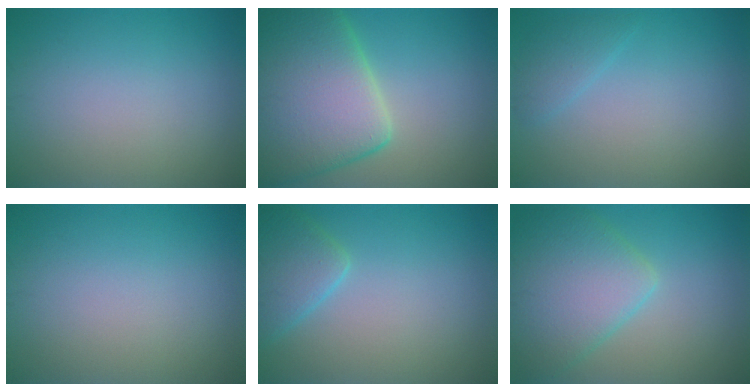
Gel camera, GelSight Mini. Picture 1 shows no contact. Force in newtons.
{"total": 12.2, "press": 12.2, "slide": 0.6}
{"total": 1.5, "press": 1.5, "slide": 0.1}
{"total": 0.0}
{"total": 3.5, "press": 3.5, "slide": 0.2}
{"total": 6.6, "press": 6.6, "slide": 0.4}